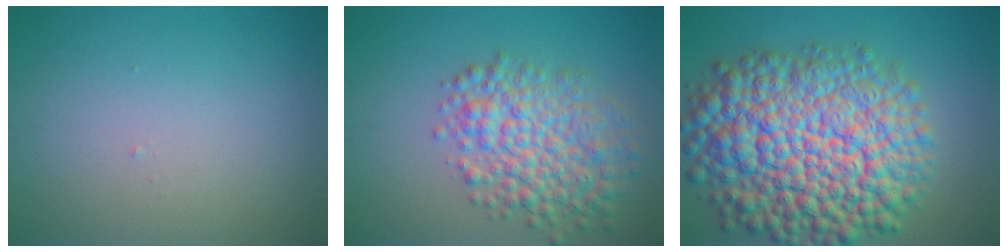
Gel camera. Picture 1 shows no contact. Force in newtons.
{"total": 6.7, "press": 6.7, "slide": 0.2}
{"total": 15.7, "press": 15.7, "slide": 0.6}